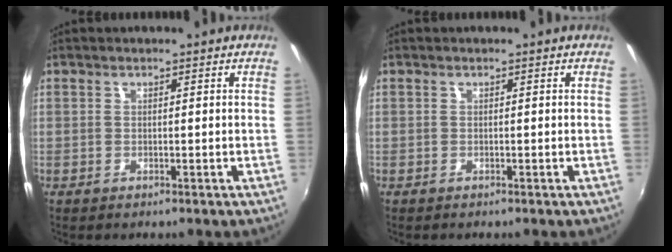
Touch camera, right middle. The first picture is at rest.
{"total": 0.0}